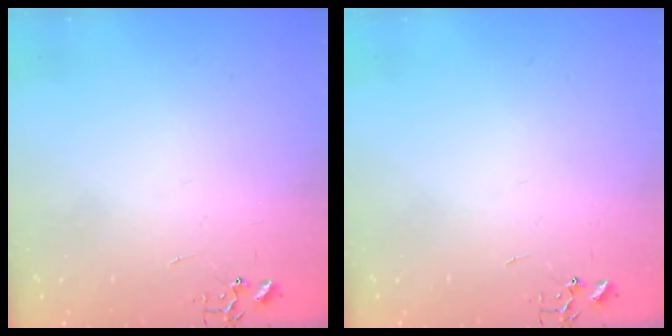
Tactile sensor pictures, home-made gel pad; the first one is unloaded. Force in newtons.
{"total": 0.0}